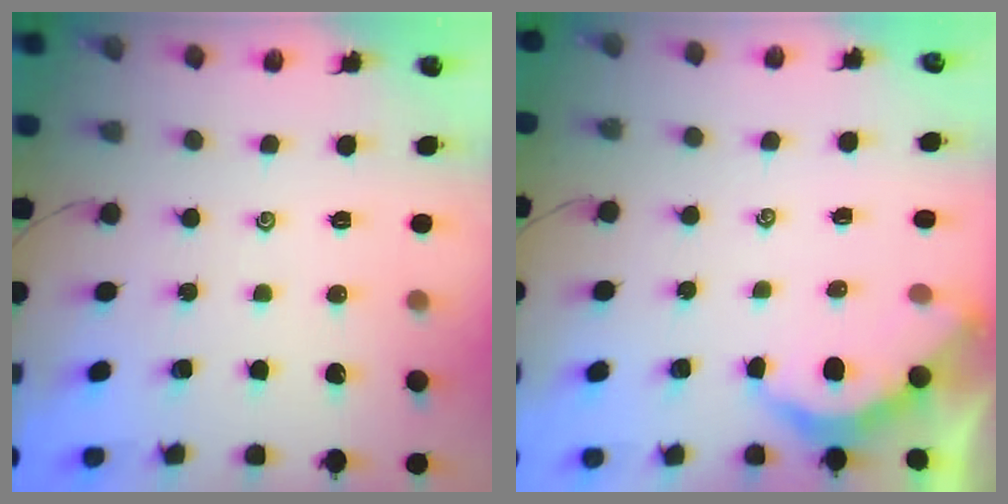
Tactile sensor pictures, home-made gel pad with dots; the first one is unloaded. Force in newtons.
{"total": 3.3, "press": 3.3, "slide": 0.3}